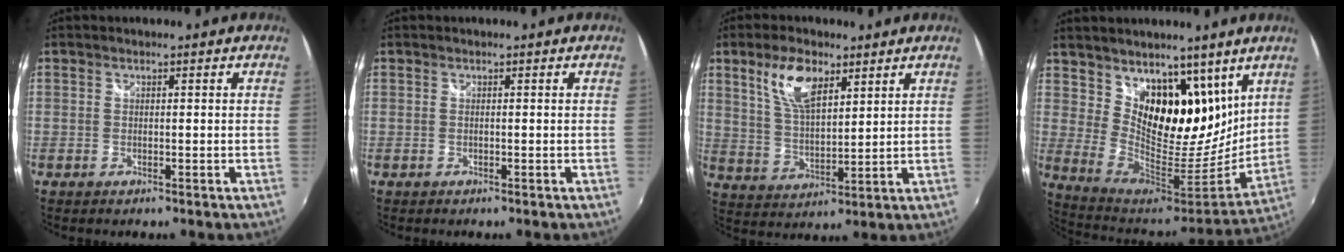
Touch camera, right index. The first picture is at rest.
{"total": 0.0}
{"total": 9.8, "force": [5.4, 4.4, 6.9], "torque": [-0.132, 0.010, 0.111]}
{"total": 19.7, "force": [12.0, 11.5, 10.5], "torque": [-0.175, -0.021, 0.219]}